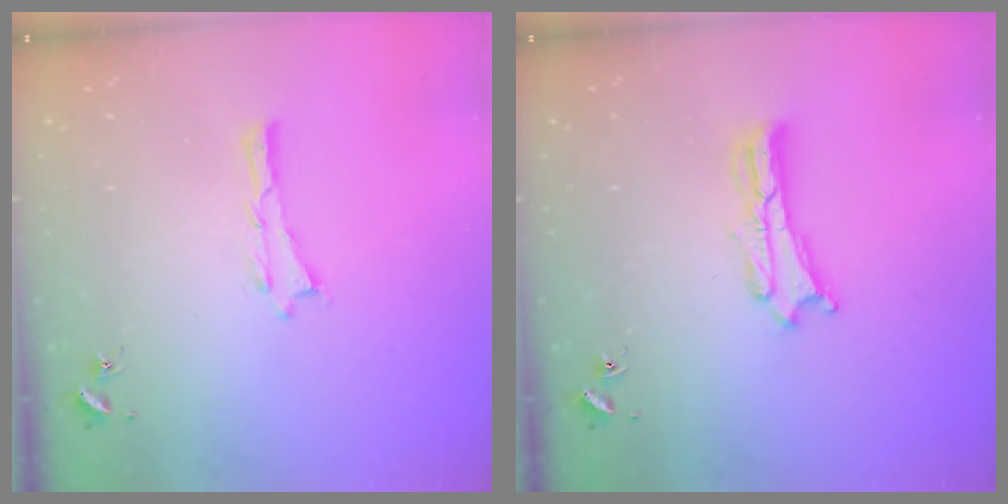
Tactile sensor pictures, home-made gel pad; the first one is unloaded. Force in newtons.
{"total": 1.8, "press": 1.8, "slide": 0.3}